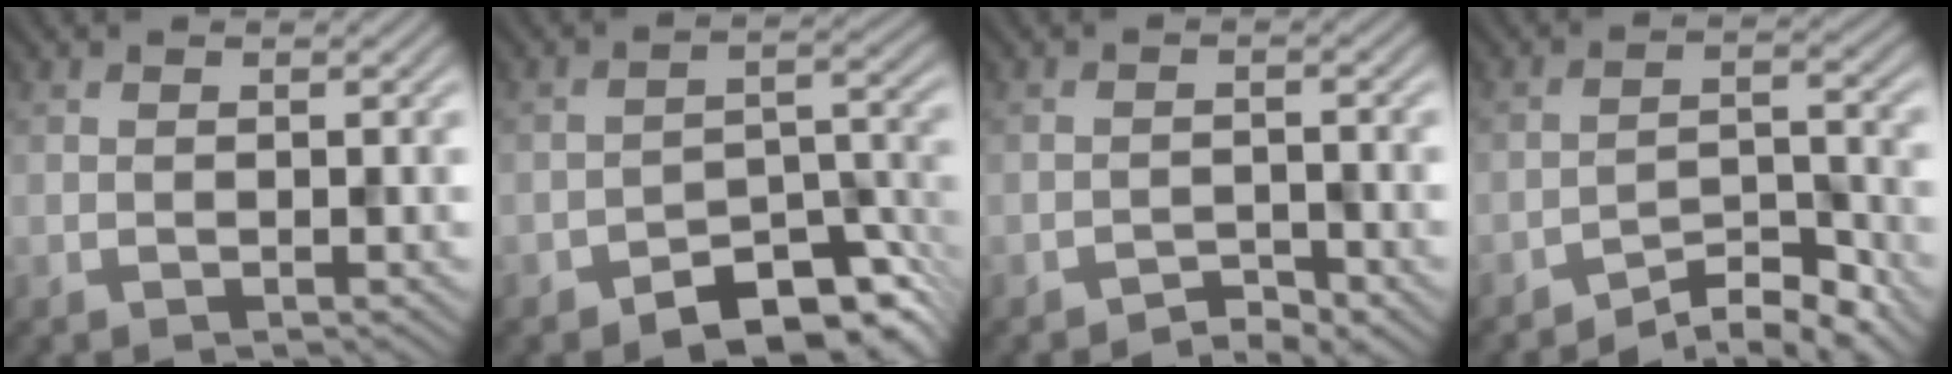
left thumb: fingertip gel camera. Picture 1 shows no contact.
{"total": 7.8, "force": [-5.5, 3.4, 4.3], "torque": [-0.050, 0.000, -0.099]}
{"total": 2.0, "force": [-1.8, 0.5, 0.6], "torque": [-0.005, 0.005, -0.036]}
{"total": 5.7, "force": [-4.9, 1.3, 2.6], "torque": [-0.037, 0.008, -0.088]}